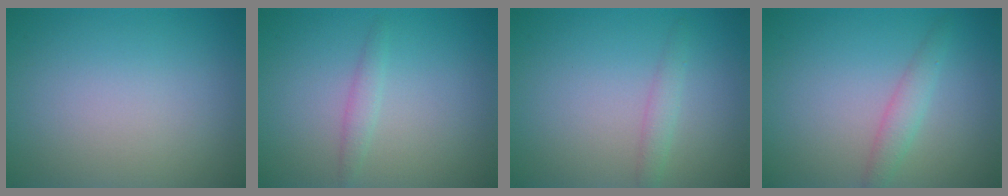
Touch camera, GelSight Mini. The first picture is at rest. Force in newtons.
{"total": 1.1, "press": 1.1, "slide": 0.0}
{"total": 1.4, "press": 1.4, "slide": 0.0}
{"total": 1.8, "press": 1.8, "slide": 0.1}